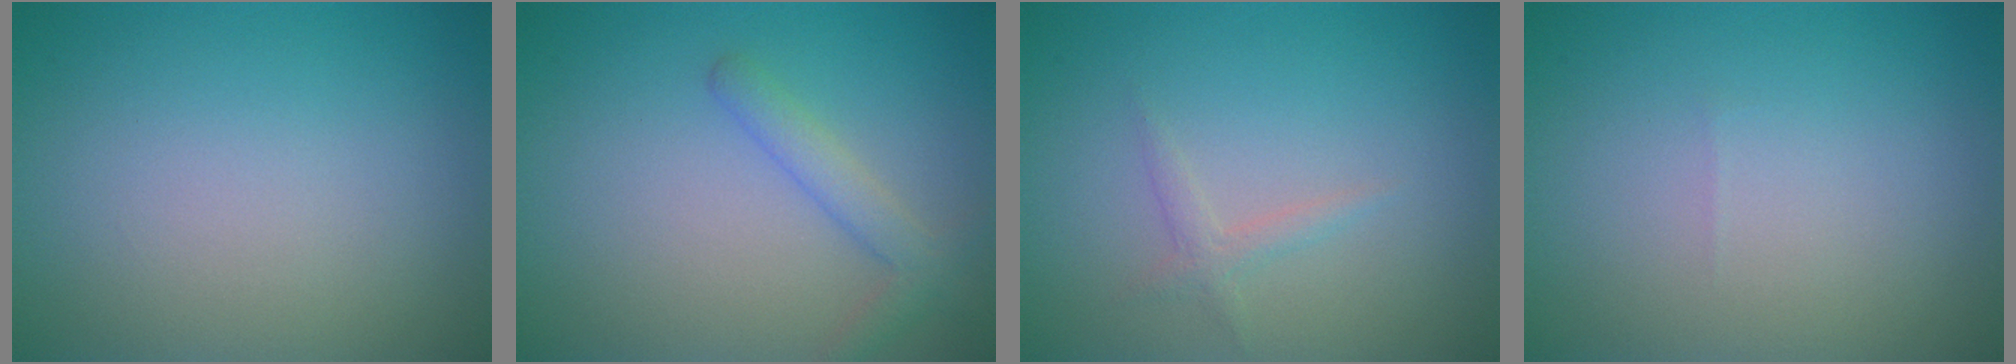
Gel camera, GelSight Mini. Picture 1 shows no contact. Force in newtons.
{"total": 2.3, "press": 2.3, "slide": 0.1}
{"total": 1.2, "press": 1.2, "slide": 0.1}
{"total": 0.0}